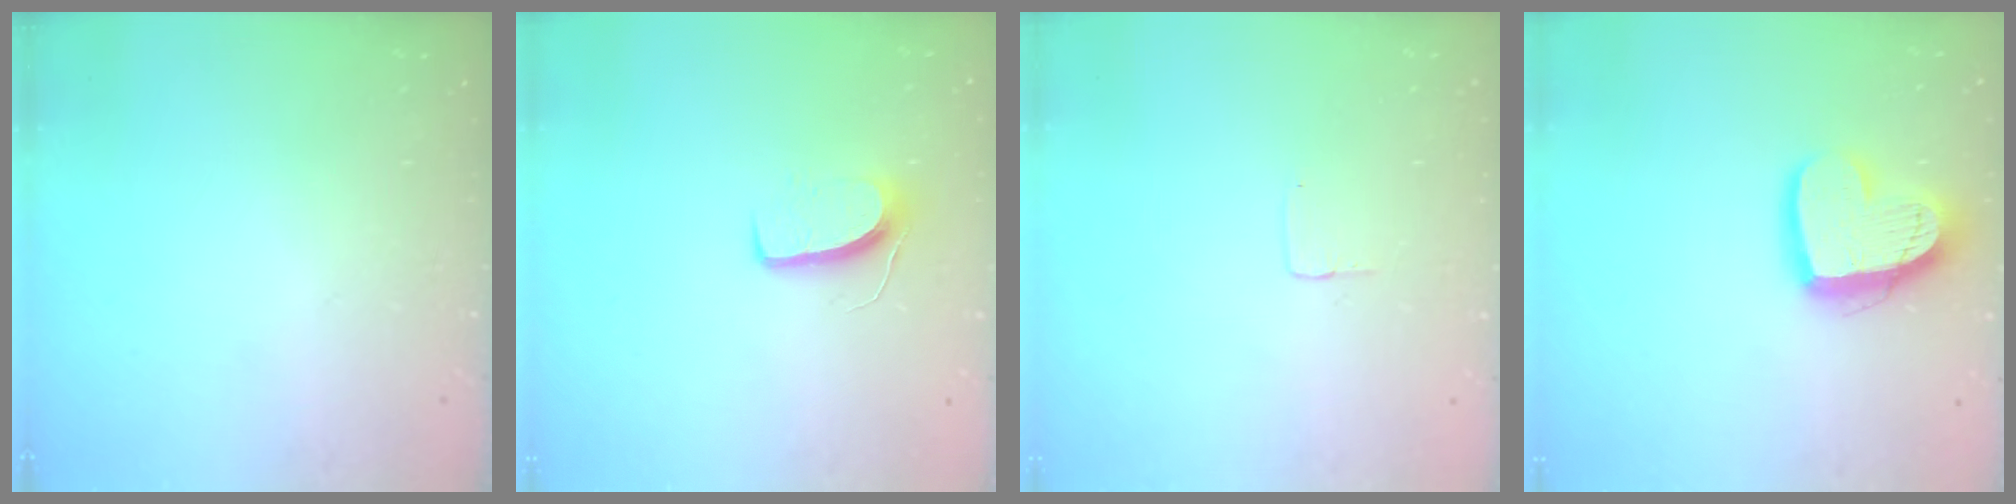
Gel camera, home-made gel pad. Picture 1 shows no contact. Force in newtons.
{"total": 6.7, "press": 6.7, "slide": 0.5}
{"total": 2.5, "press": 2.5, "slide": 0.1}
{"total": 15.3, "press": 15.2, "slide": 1.3}